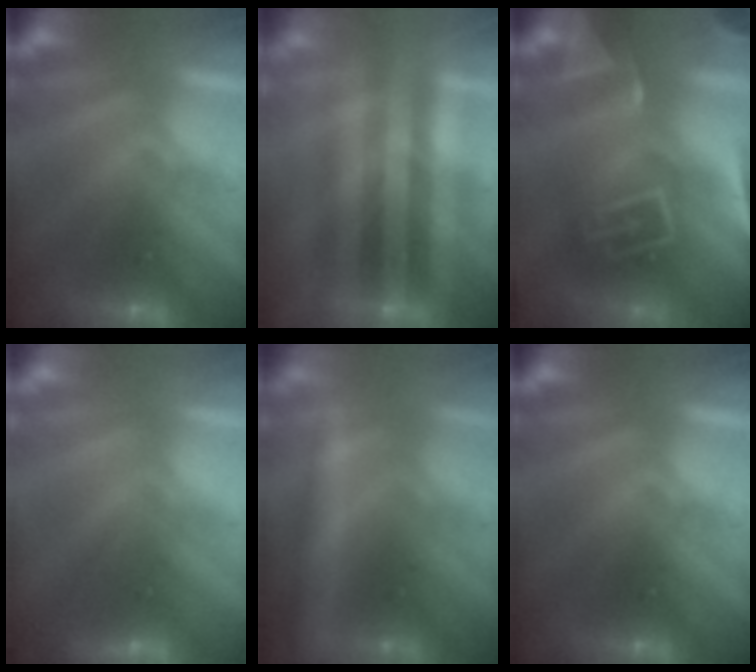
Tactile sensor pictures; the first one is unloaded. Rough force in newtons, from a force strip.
{"total": 1.9}
{"total": 7.8}
{"total": 3.1}
{"total": 2.4}
{"total": 0.0}